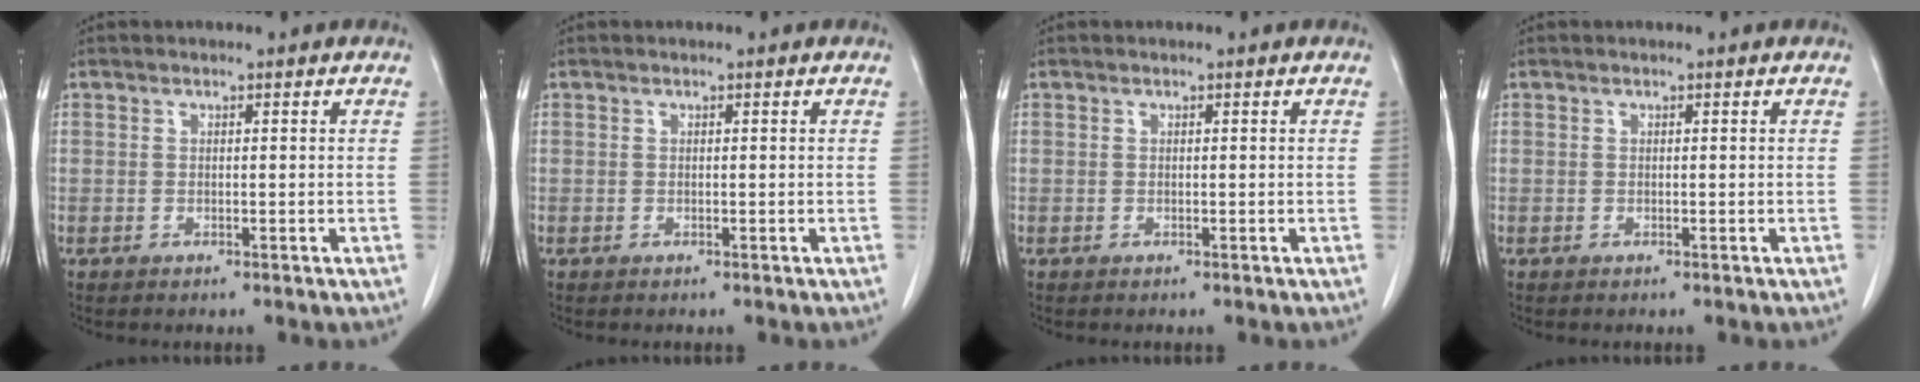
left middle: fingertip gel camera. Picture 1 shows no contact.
{"total": 0.0}
{"total": 0.0}
{"total": 0.0}